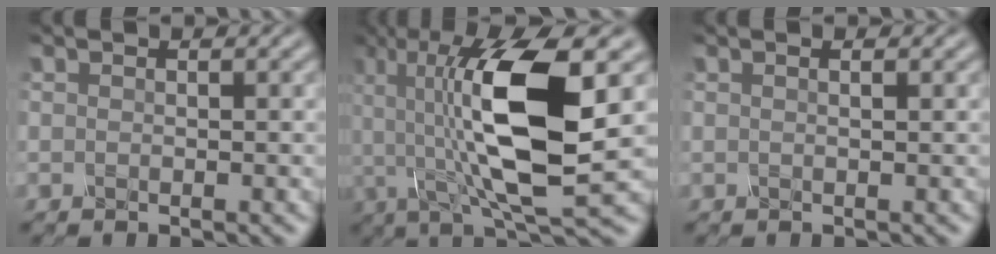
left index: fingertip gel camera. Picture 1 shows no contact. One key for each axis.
{"total": 12.6, "fx": 1.3, "fy": 3.9, "fz": 11.9, "tx": -0.223, "ty": 0.001, "tz": 0.025}
{"total": 0.9, "fx": 0.4, "fy": 0.2, "fz": 0.8, "tx": -0.007, "ty": 0.000, "tz": 0.001}